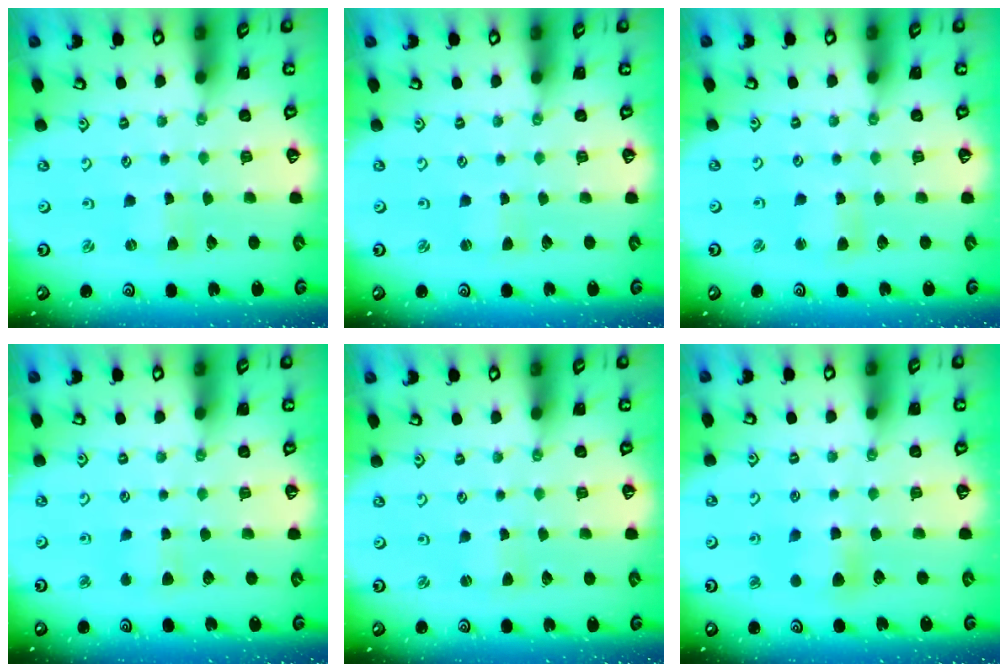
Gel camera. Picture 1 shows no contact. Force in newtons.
{"total": 1.5, "press": 1.4, "slide": 0.3}
{"total": 2.8, "press": 2.8, "slide": 0.3}
{"total": 2.8, "press": 2.8, "slide": 0.5}
{"total": 2.1, "press": 2.0, "slide": 0.4}
{"total": 6.4, "press": 6.3, "slide": 0.7}